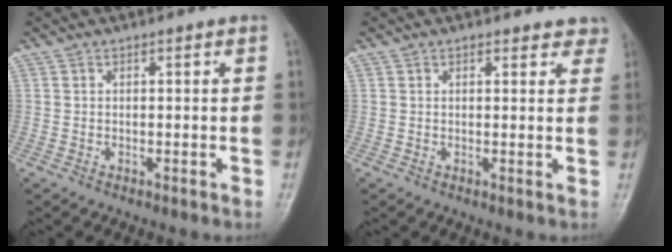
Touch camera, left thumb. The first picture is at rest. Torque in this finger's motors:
{"motor_torque": [-0.23, -0.15, -0.04, -0.13, 0.00]}